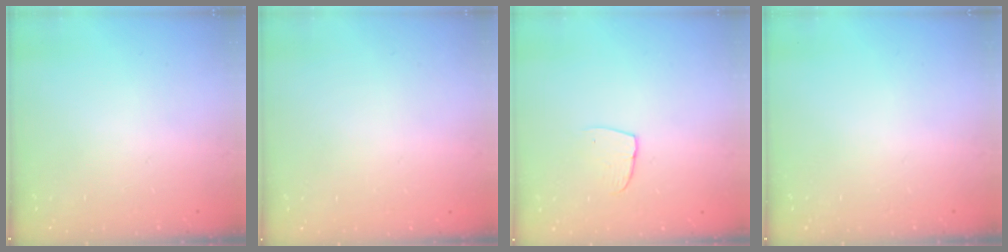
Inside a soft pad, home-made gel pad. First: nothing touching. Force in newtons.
{"total": 0.0}
{"total": 6.4, "press": 6.4, "slide": 0.3}
{"total": 0.0}